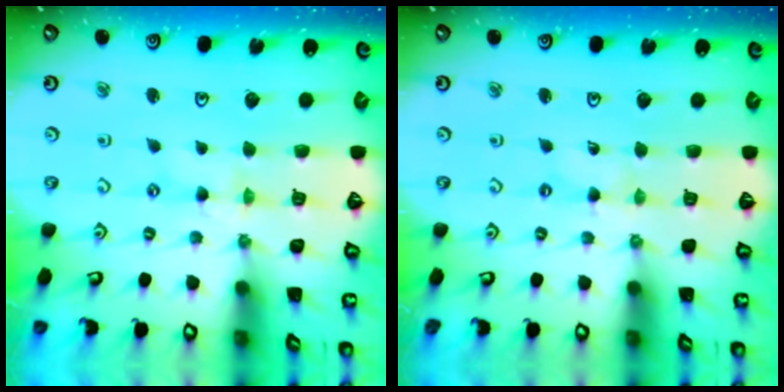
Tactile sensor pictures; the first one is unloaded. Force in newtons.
{"total": 0.0}